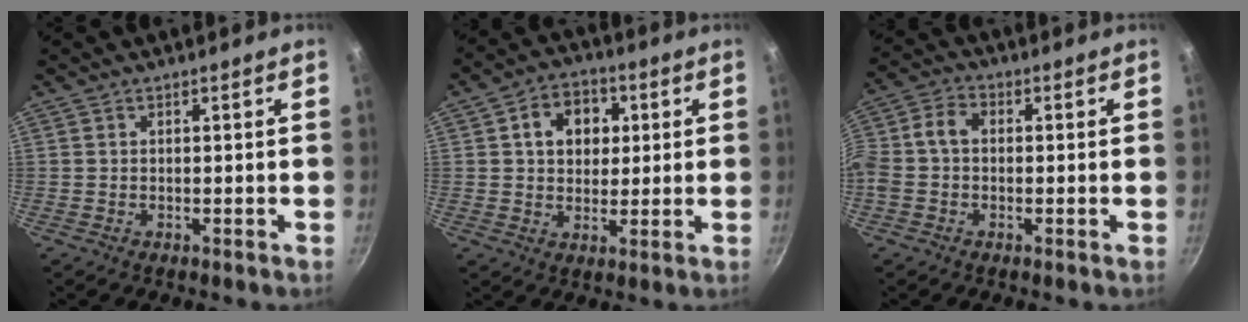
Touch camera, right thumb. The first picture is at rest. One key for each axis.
{"total": 9.6, "fx": 2.5, "fy": 7.5, "fz": 5.5, "tx": -0.055, "ty": 0.006, "tz": 0.031}
{"total": 7.1, "fx": -0.3, "fy": 5.2, "fz": 4.9, "tx": -0.103, "ty": 0.028, "tz": -0.025}